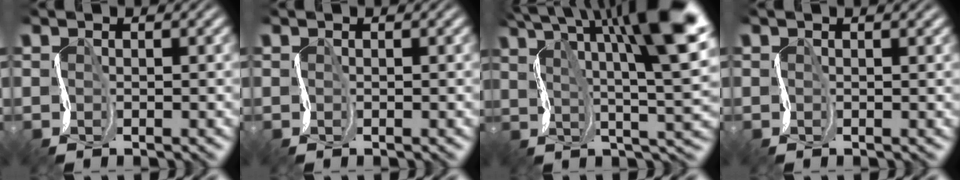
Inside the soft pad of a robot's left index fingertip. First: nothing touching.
{"total": 0.0}
{"total": 14.8, "force": [6.7, 3.9, 12.6], "torque": [-0.212, 0.013, 0.108]}
{"total": 1.3, "force": [0.8, 0.3, 1.0], "torque": [-0.011, 0.004, 0.006]}